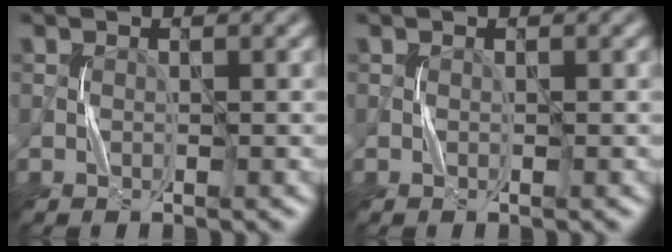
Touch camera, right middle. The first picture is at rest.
{"total": 0.0}